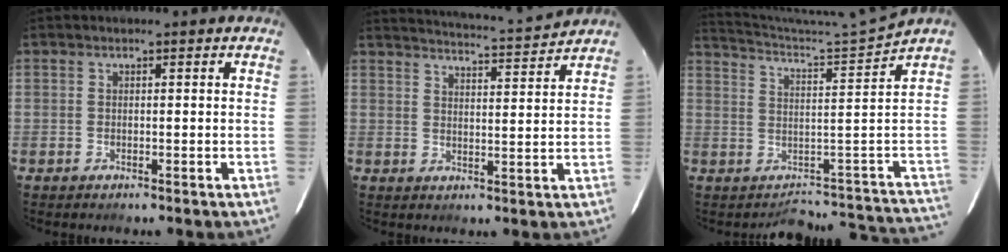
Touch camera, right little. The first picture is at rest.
{"total": 11.3, "force": [11.0, -1.2, 2.2], "torque": [-0.044, -0.017, 0.152]}
{"total": 8.4, "force": [-2.6, -3.4, 7.2], "torque": [-0.087, 0.043, -0.013]}